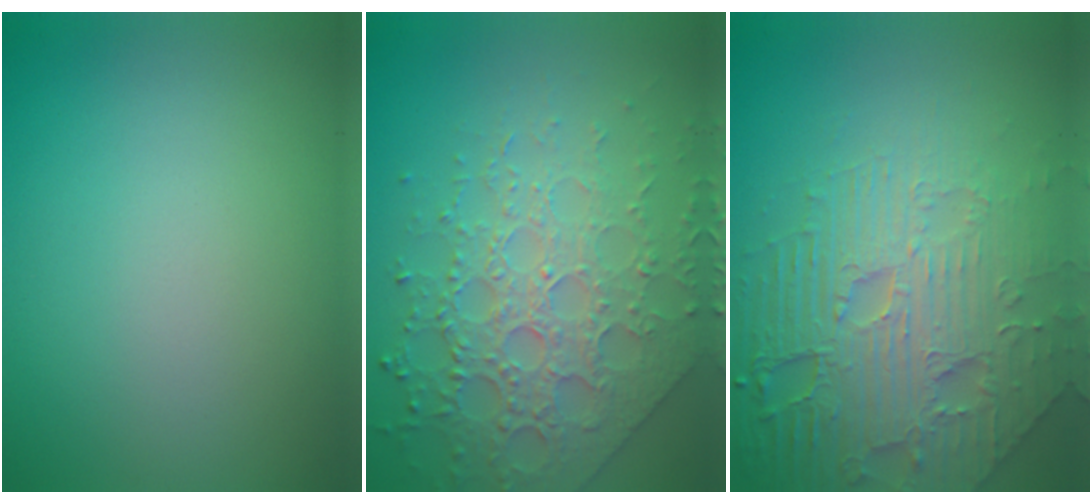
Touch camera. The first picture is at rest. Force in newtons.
{"total": 7.1, "press": 5.4, "slide": 4.5}
{"total": 8.3, "press": 6.2, "slide": 5.5}